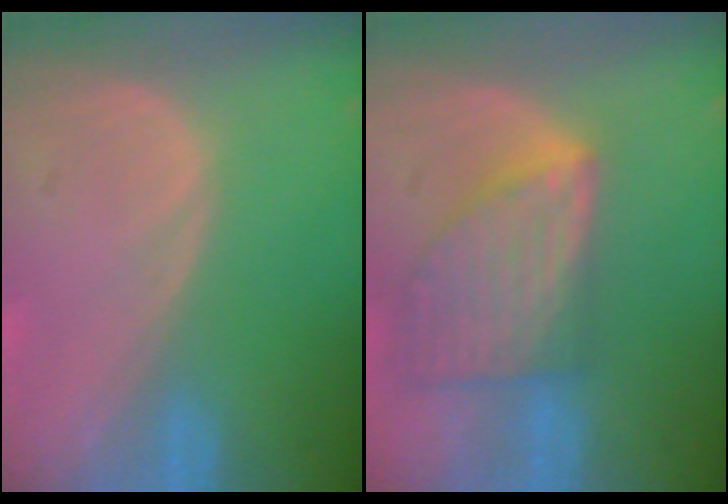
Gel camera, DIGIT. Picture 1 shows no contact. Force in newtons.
{"total": 8.1, "press": 7.4, "slide": 3.4}